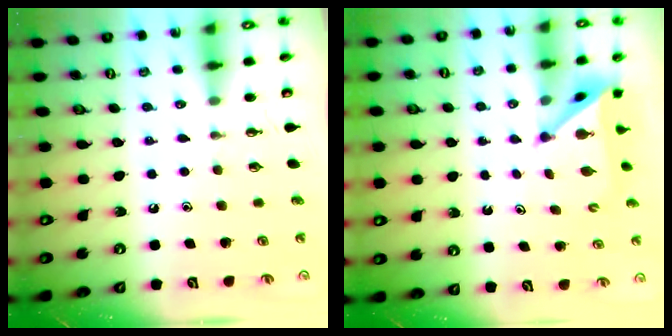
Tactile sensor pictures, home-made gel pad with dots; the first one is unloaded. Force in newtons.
{"total": 4.7, "press": 4.7, "slide": 0.5}